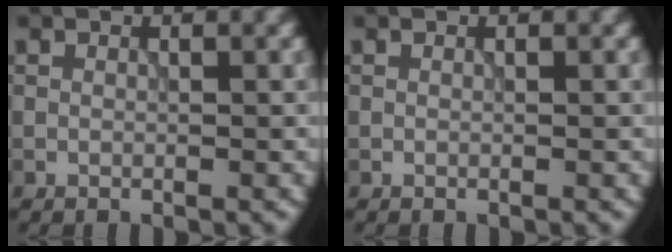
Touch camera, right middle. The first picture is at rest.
{"total": 0.0}